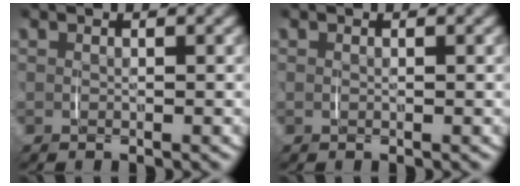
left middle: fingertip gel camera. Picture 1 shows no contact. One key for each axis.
{"total": 0.0}